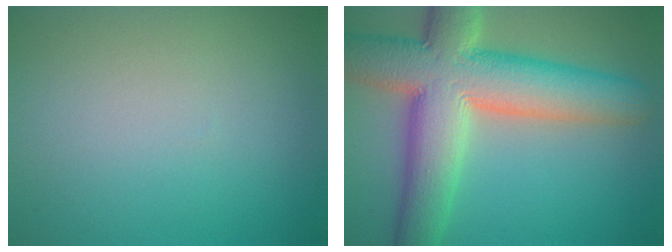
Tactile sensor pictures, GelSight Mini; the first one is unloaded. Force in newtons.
{"total": 12.7, "press": 12.6, "slide": 1.0}